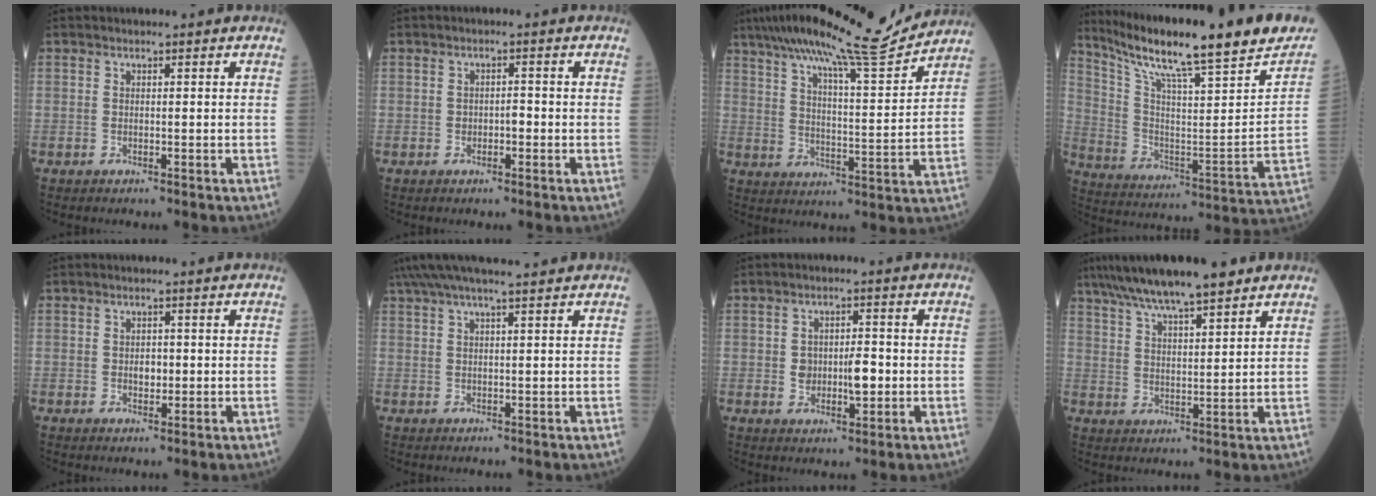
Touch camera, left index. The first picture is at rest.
{"total": 1.7, "force": [-0.5, 0.9, 1.3], "torque": [-0.018, 0.004, -0.008]}
{"total": 17.6, "force": [15.7, 0.0, 8.1], "torque": [-0.139, -0.006, 0.234]}
{"total": 27.5, "force": [22.0, 1.9, 16.4], "torque": [-0.276, -0.038, 0.322]}
{"total": 2.0, "force": [-0.1, 1.3, 1.5], "torque": [-0.024, 0.001, 0.001]}
{"total": 9.8, "force": [8.3, 0.0, 5.2], "torque": [-0.090, 0.039, 0.118]}
{"total": 5.3, "force": [-0.5, 2.7, 4.6], "torque": [-0.074, 0.008, -0.002]}
{"total": 12.6, "force": [9.9, 1.6, 7.7], "torque": [-0.132, 0.029, 0.169]}